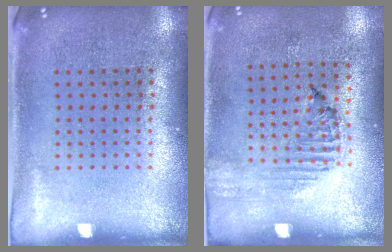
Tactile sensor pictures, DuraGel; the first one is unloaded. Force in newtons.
{"total": 1.2, "press": 1.2, "slide": 0.2}